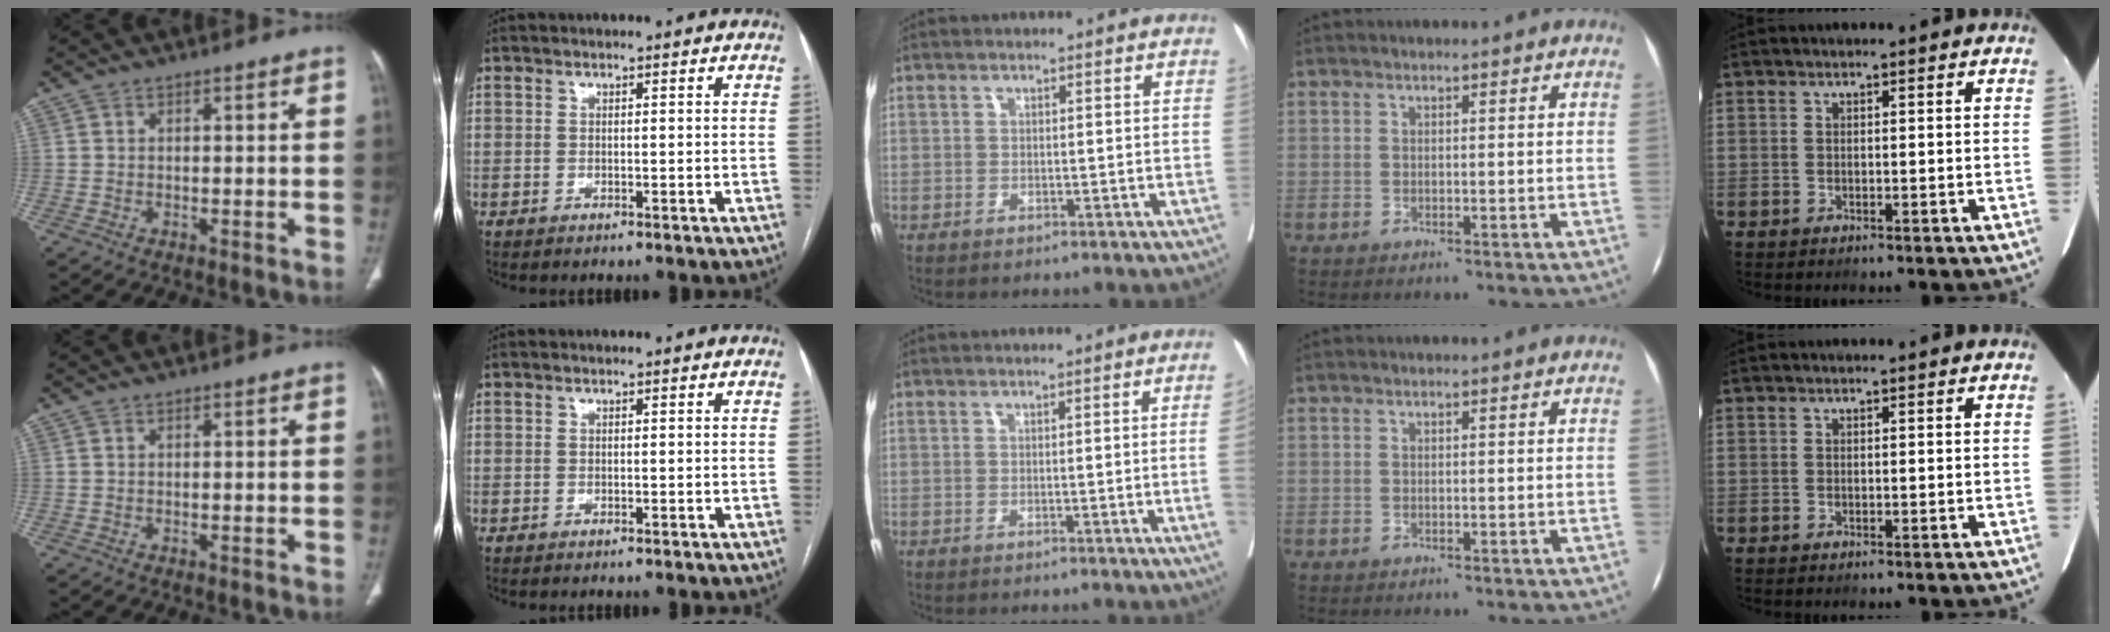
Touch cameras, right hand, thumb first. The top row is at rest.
{"middle": {"total": 3.8, "force": [-0.3, -1.4, 3.5], "torque": [-0.051, -0.008, 0.000]}}